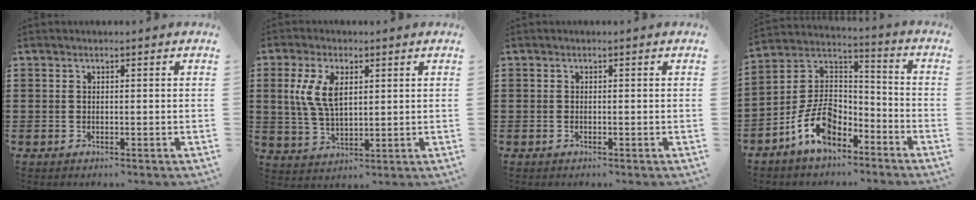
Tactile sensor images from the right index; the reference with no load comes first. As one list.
[{"total": 7.0, "force": [1.9, 3.5, 5.7], "torque": [-0.129, 0.009, 0.030]}, {"total": 0.0}, {"total": 10.3, "force": [-6.2, 5.8, 5.8], "torque": [-0.140, 0.012, -0.122]}]